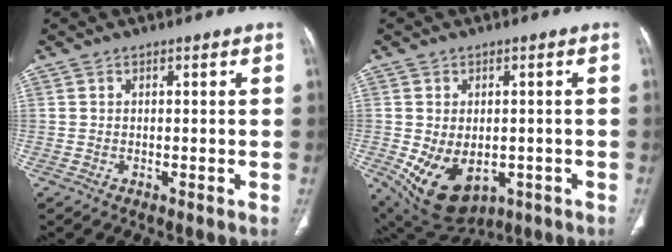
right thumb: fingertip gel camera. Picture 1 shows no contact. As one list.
[{"total": 12.8, "force": [-3.6, 8.6, 8.8], "torque": [-0.137, -0.005, -0.029]}]